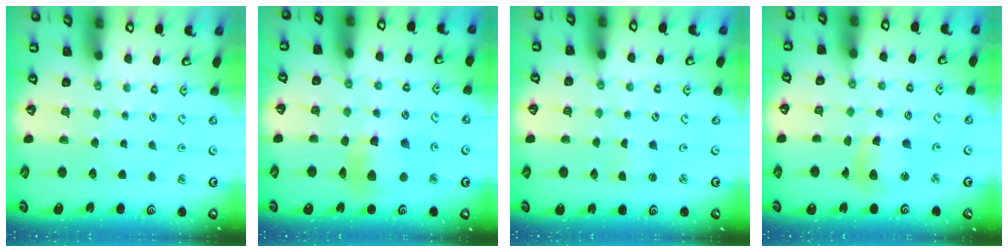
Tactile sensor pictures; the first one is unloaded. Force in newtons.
{"total": 9.9, "press": 9.8, "slide": 1.2}
{"total": 0.9, "press": 0.9, "slide": 0.0}
{"total": 10.7, "press": 10.6, "slide": 1.4}